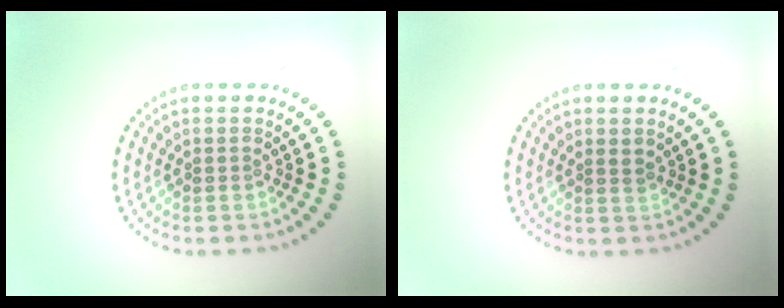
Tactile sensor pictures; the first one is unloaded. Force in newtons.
{"total": 0.7, "press": 0.4, "slide": 0.6}